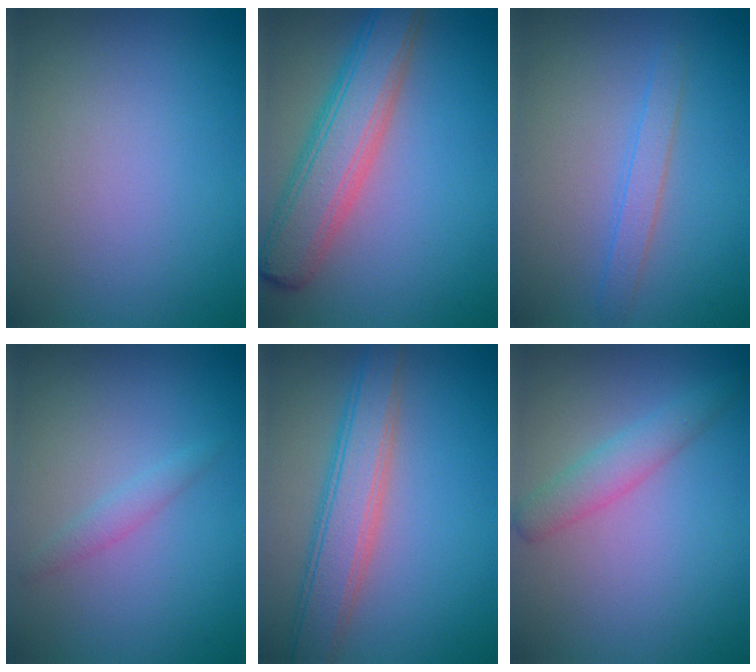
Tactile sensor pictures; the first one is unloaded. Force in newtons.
{"total": 6.7, "press": 6.7, "slide": 0.3}
{"total": 1.7, "press": 1.7, "slide": 0.1}
{"total": 1.2, "press": 1.2, "slide": 0.0}
{"total": 4.9, "press": 4.9, "slide": 0.1}
{"total": 1.7, "press": 1.7, "slide": 0.1}